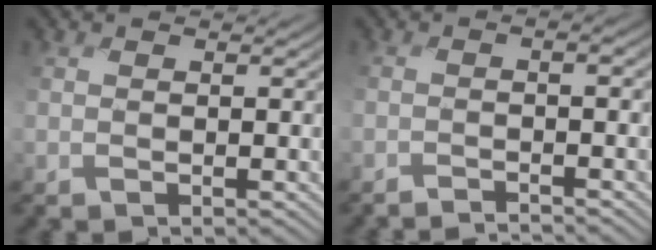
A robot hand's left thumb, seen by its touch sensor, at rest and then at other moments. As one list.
[{"total": 2.2, "force": [-2.0, -0.3, 1.1], "torque": [-0.014, 0.001, -0.047]}]